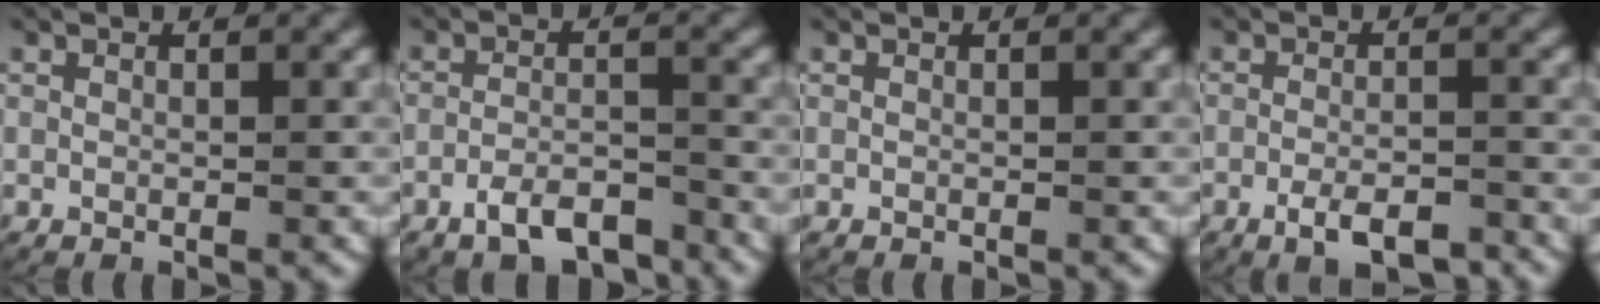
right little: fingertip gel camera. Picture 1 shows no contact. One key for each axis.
{"total": 4.8, "fx": -4.3, "fy": 1.4, "fz": 1.6, "tx": -0.030, "ty": -0.007, "tz": -0.078}
{"total": 0.0}
{"total": 4.4, "fx": -3.3, "fy": 1.4, "fz": 2.5, "tx": -0.043, "ty": -0.005, "tz": -0.057}